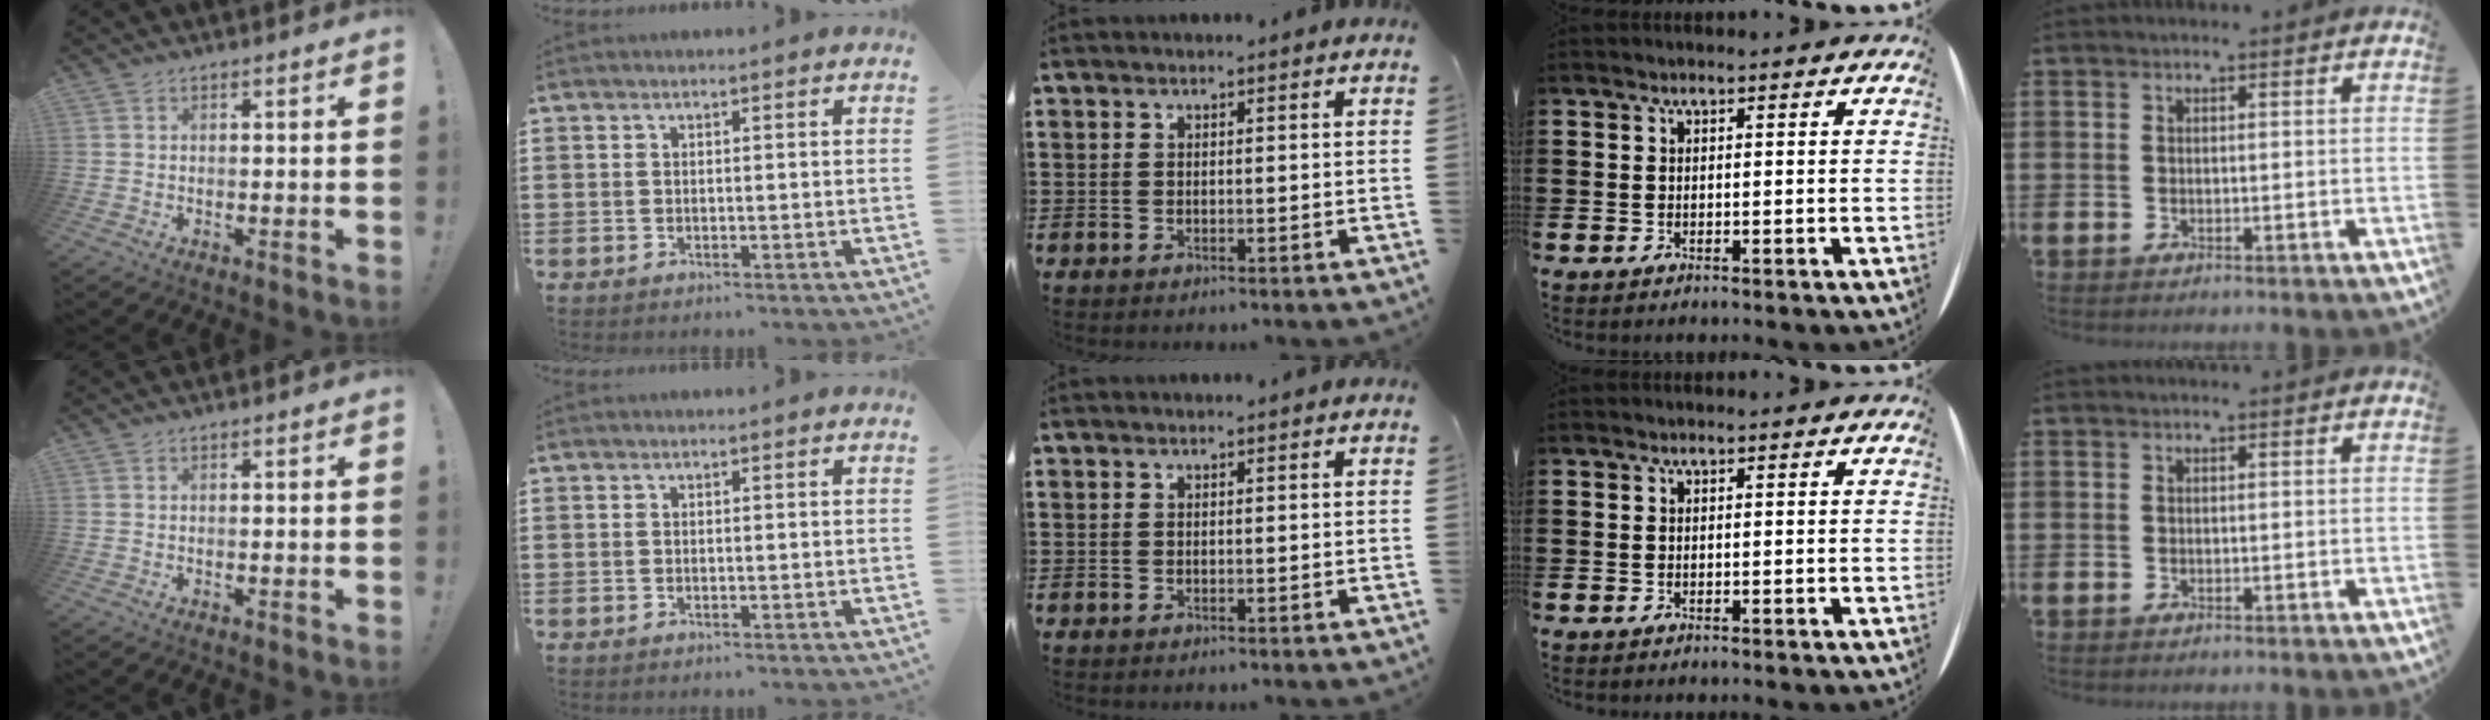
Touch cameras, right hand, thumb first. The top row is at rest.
{}